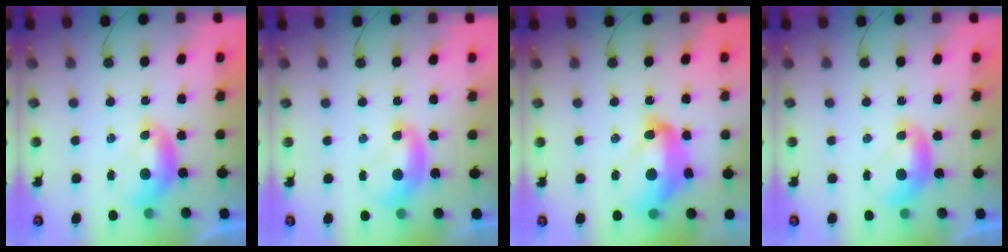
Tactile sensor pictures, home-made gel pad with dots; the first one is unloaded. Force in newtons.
{"total": 1.6, "press": 1.6, "slide": 0.2}
{"total": 11.5, "press": 11.4, "slide": 1.3}
{"total": 0.0}